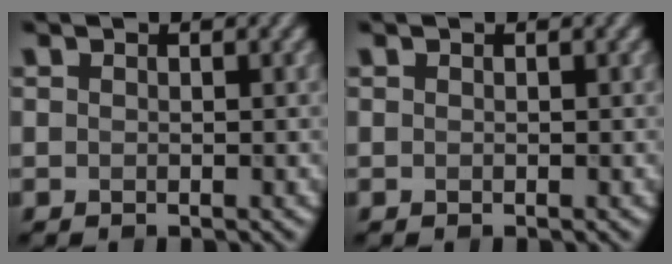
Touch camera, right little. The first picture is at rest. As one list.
[{"total": 0.0}]